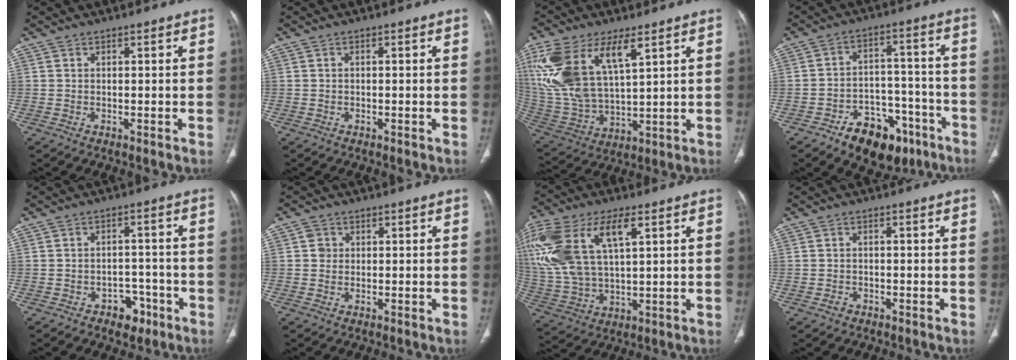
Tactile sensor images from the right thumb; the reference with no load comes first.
{"total": 0.0}
{"total": 19.9, "force": [8.8, 9.1, 15.4], "torque": [-0.324, -0.021, 0.180]}
{"total": 14.7, "force": [-9.2, 8.8, 7.4], "torque": [-0.058, 0.075, -0.133]}
{"total": 5.3, "force": [-3.0, 3.6, 2.3], "torque": [-0.005, 0.030, -0.039]}
{"total": 1.7, "force": [0.3, 1.7, 0.5], "torque": [0.000, 0.002, 0.003]}
{"total": 23.2, "force": [8.2, 11.6, 18.3], "torque": [-0.432, 0.006, 0.158]}
{"total": 1.4, "force": [-0.9, 1.0, 0.4], "torque": [-0.008, 0.007, -0.015]}